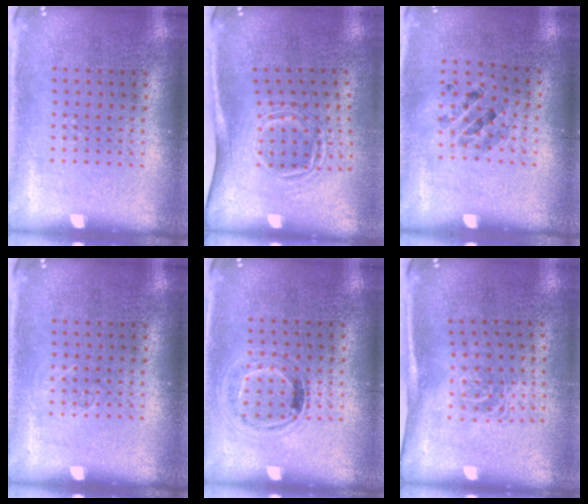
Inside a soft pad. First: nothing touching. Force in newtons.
{"total": 1.7, "press": 1.2, "slide": 1.2}
{"total": 0.8, "press": 0.8, "slide": 0.0}
{"total": 0.7, "press": 0.7, "slide": 0.1}
{"total": 0.9, "press": 0.8, "slide": 0.4}
{"total": 1.6, "press": 1.1, "slide": 1.1}